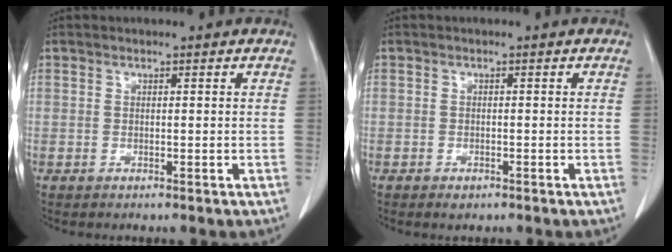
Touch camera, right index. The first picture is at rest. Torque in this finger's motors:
{"motor_torque": [0.31, -0.26, 0.06, 0.01]}